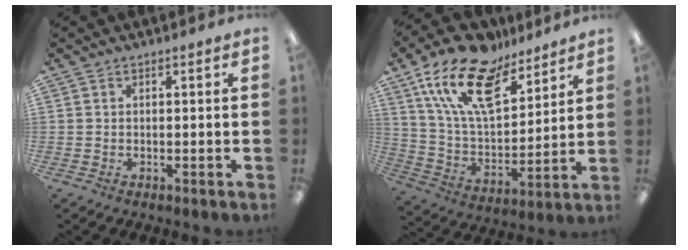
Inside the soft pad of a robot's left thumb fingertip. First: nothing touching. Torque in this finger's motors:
{"motor_torque": [0.40, 0.40, 1.33, -1.44, 0.41]}